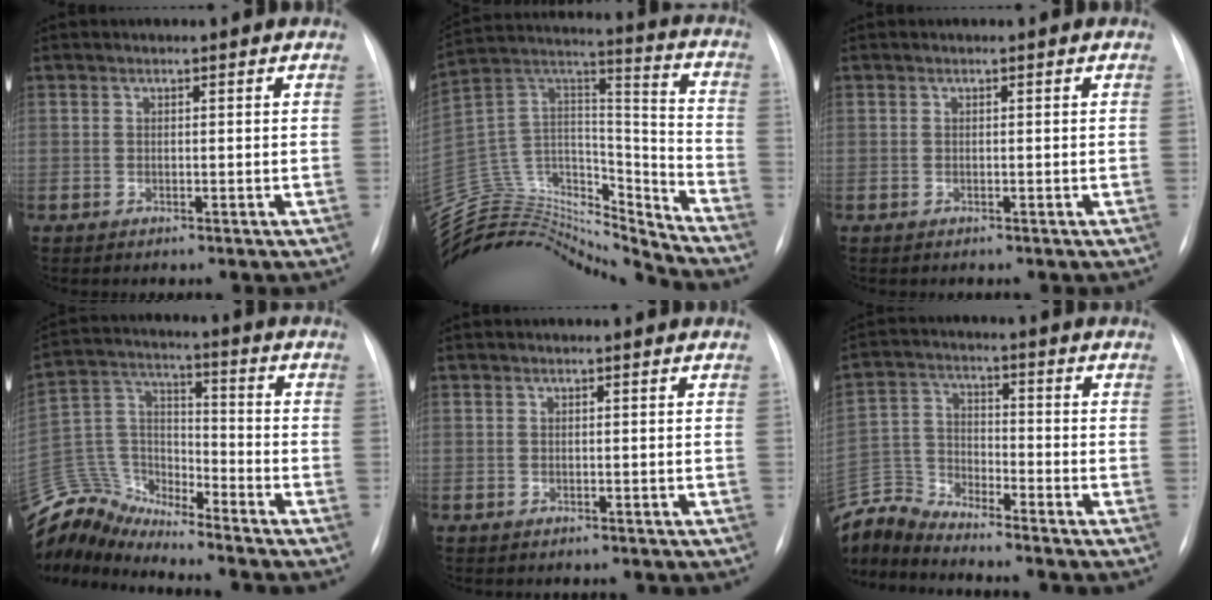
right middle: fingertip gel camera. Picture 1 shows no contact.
{"total": 26.3, "force": [-25.2, 5.4, 5.2], "torque": [-0.137, 0.061, -0.410]}
{"total": 0.0}
{"total": 12.3, "force": [-12.2, 1.2, 0.7], "torque": [-0.021, 0.055, -0.241]}
{"total": 0.5, "force": [-0.3, 0.4, 0.0], "torque": [-0.006, 0.004, -0.006]}
{"total": 8.7, "force": [-8.7, -0.3, 0.4], "torque": [-0.016, 0.010, -0.174]}